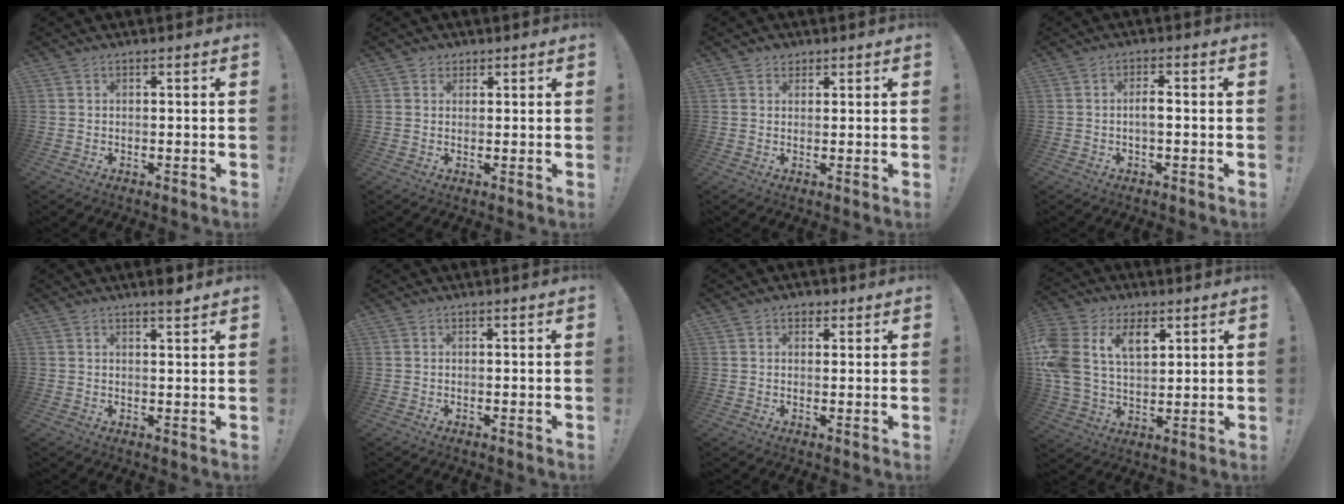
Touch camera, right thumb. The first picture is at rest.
{"total": 1.9, "force": [1.1, 1.5, 0.3], "torque": [0.002, -0.005, 0.018]}
{"total": 2.3, "force": [1.4, 1.7, 0.4], "torque": [0.000, -0.005, 0.026]}
{"total": 3.4, "force": [-0.7, 1.0, 3.2], "torque": [-0.063, 0.010, -0.013]}
{"total": 2.6, "force": [2.2, -0.2, 1.4], "torque": [-0.013, -0.018, 0.034]}
{"total": 0.0}
{"total": 2.6, "force": [1.2, 2.0, 1.1], "torque": [-0.006, -0.003, 0.019]}
{"total": 15.6, "force": [6.5, 10.3, 9.7], "torque": [-0.210, -0.020, 0.120]}